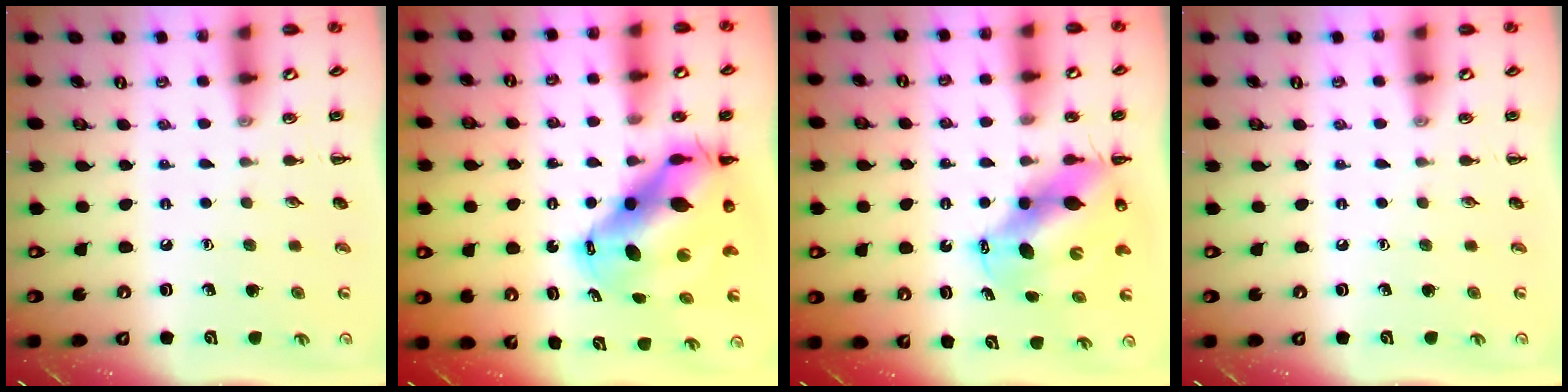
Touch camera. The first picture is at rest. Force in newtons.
{"total": 15.6, "press": 15.1, "slide": 4.0}
{"total": 10.6, "press": 10.2, "slide": 3.0}
{"total": 0.0}